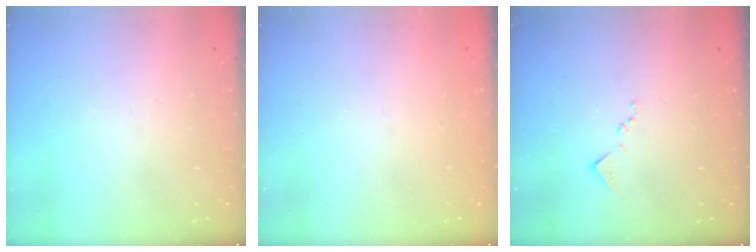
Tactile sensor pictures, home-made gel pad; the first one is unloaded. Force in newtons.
{"total": 1.0, "press": 0.9, "slide": 0.1}
{"total": 7.2, "press": 7.2, "slide": 0.7}